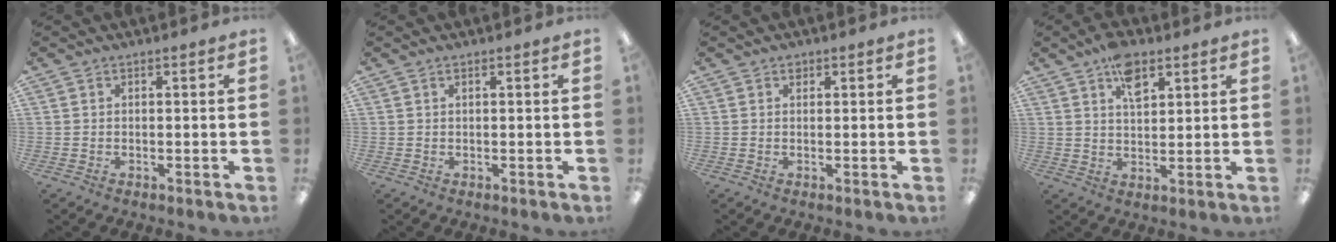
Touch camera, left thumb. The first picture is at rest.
{"total": 0.5, "force": [0.3, 0.2, 0.4], "torque": [-0.009, 0.002, 0.006]}
{"total": 1.0, "force": [0.7, 0.7, 0.3], "torque": [0.000, -0.002, 0.010]}
{"total": 7.2, "force": [4.4, 3.6, 4.4], "torque": [-0.066, -0.015, 0.075]}